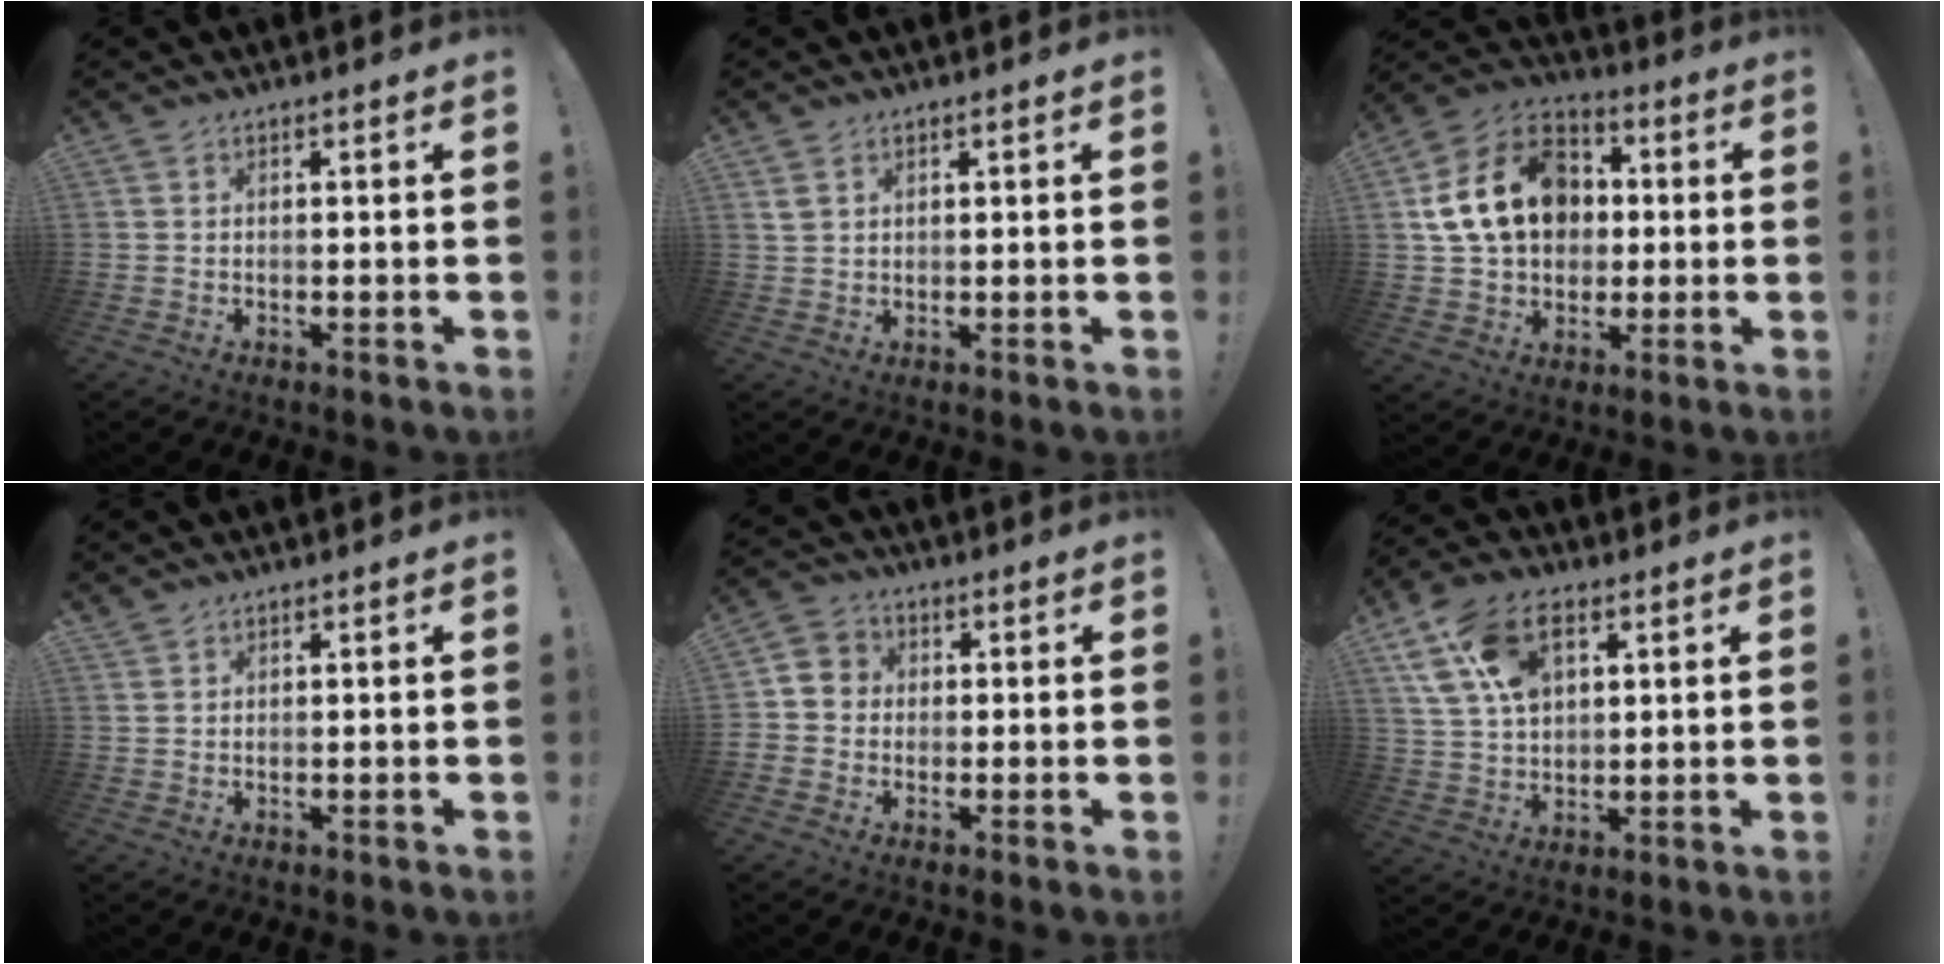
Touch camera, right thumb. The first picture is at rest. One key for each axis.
{"total": 2.5, "fx": 1.4, "fy": 1.6, "fz": 1.4, "tx": -0.028, "ty": 0.001, "tz": 0.027}
{"total": 20.2, "fx": 3.3, "fy": 15.5, "fz": 12.5, "tx": -0.201, "ty": 0.011, "tz": 0.073}
{"total": 1.1, "fx": 1.0, "fy": 0.4, "fz": 0.2, "tx": -0.012, "ty": 0.000, "tz": 0.022}
{"total": 4.7, "fx": -1.1, "fy": 4.4, "fz": 1.3, "tx": -0.025, "ty": 0.020, "tz": -0.018}
{"total": 15.6, "fx": 6.5, "fy": 9.8, "fz": 10.2, "tx": -0.187, "ty": -0.014, "tz": 0.125}